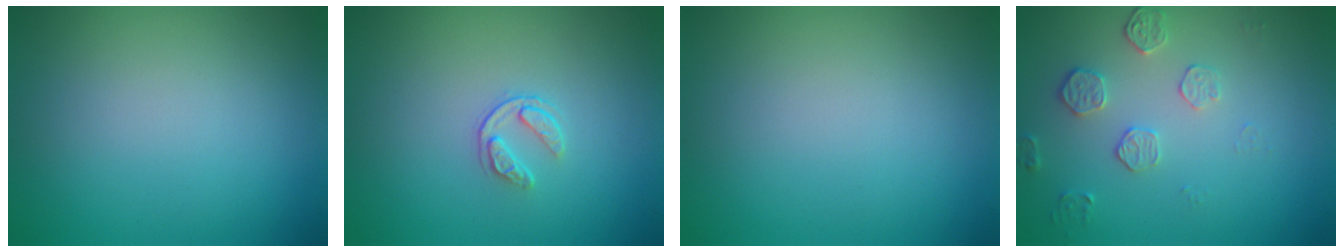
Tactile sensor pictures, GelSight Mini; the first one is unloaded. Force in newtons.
{"total": 1.6, "press": 1.0, "slide": 1.2}
{"total": 0.0}
{"total": 1.9, "press": 1.3, "slide": 1.3}